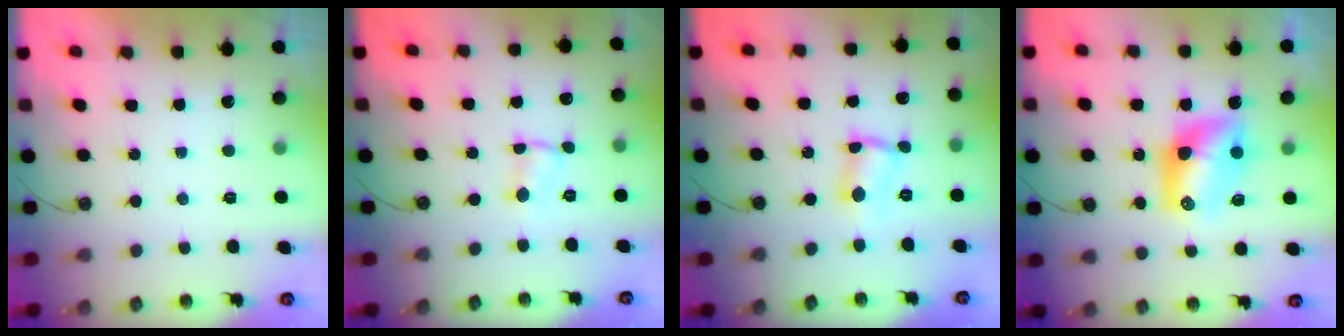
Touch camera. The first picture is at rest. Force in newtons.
{"total": 1.1, "press": 1.1, "slide": 0.2}
{"total": 2.8, "press": 2.8, "slide": 0.6}
{"total": 11.0, "press": 11.0, "slide": 0.8}